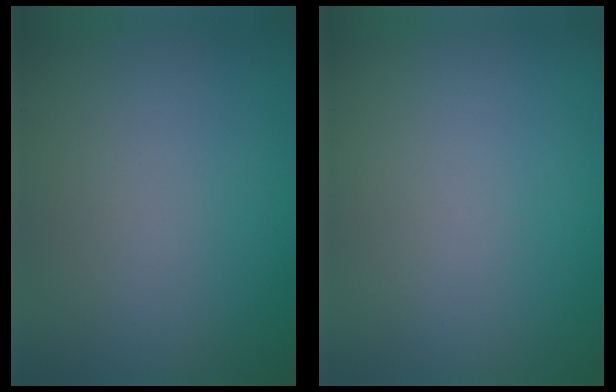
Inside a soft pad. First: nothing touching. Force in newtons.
{"total": 0.0}